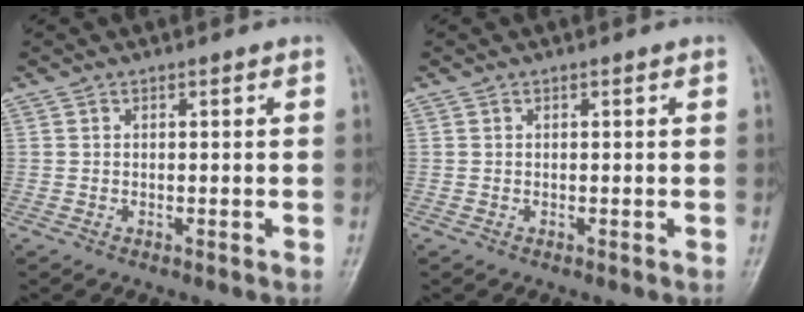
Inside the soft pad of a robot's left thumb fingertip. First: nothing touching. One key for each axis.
{"total": 0.0}